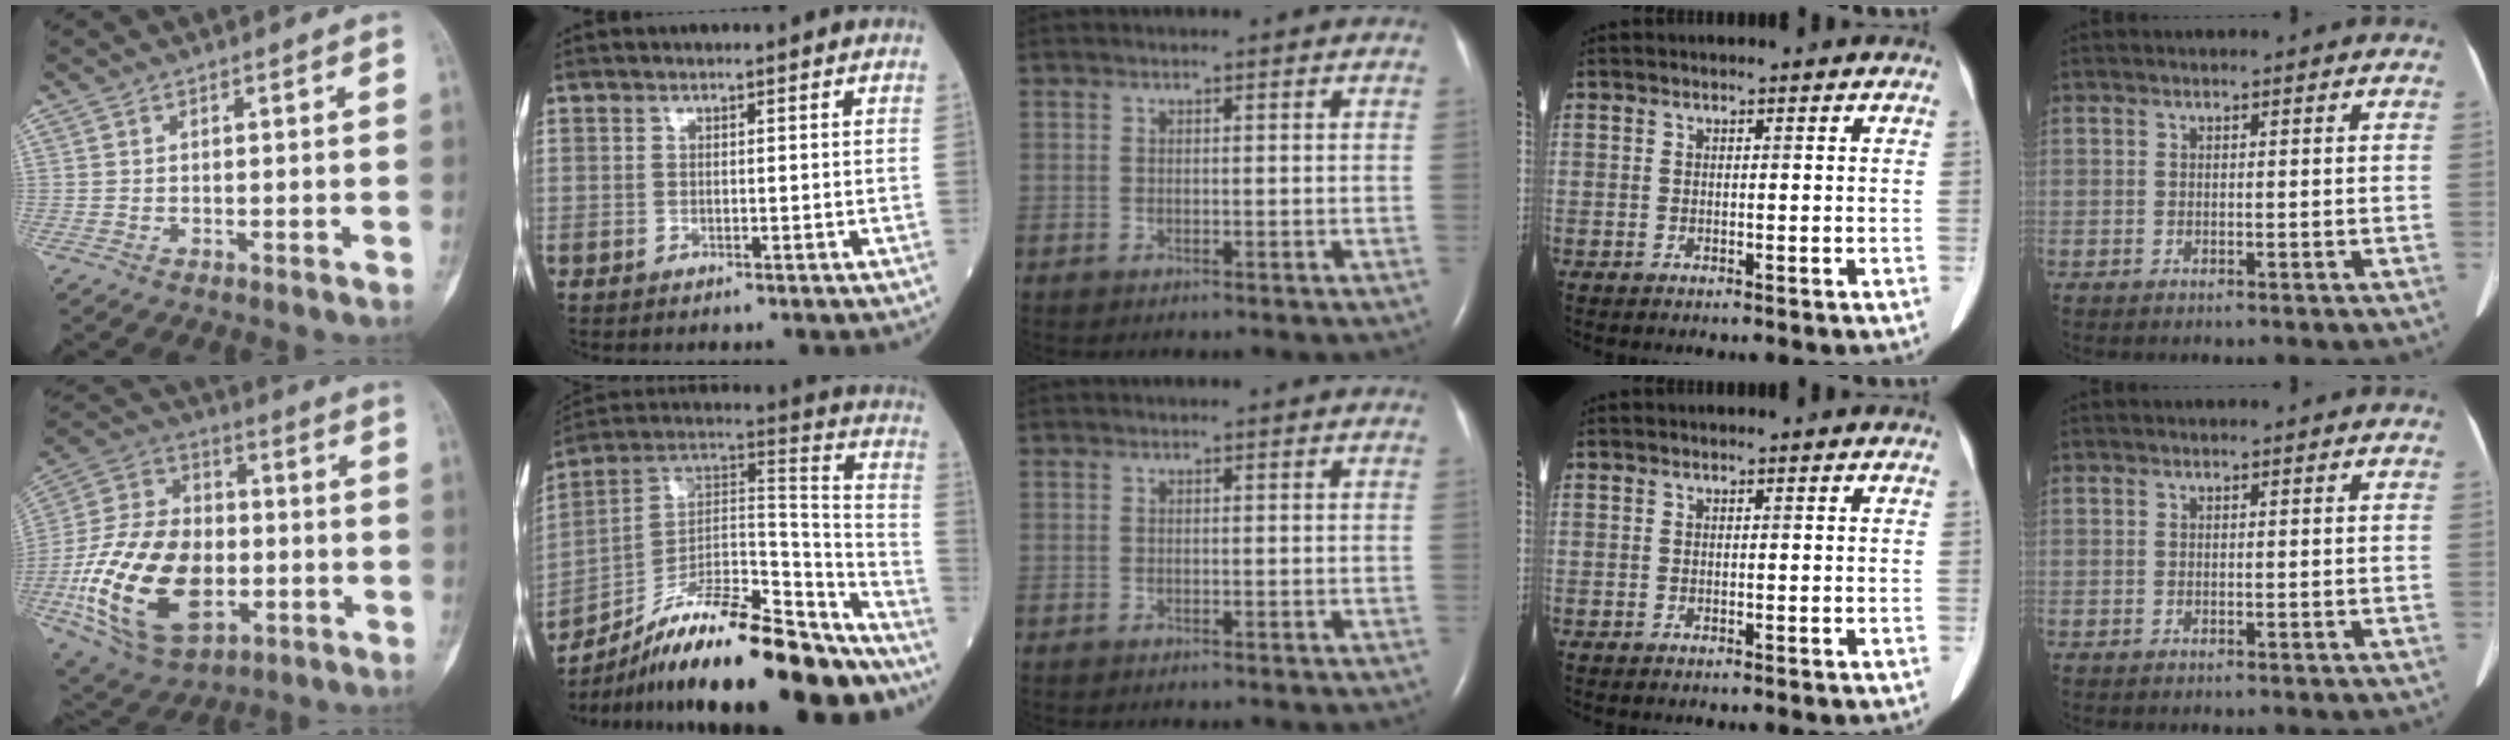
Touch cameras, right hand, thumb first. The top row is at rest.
{"thumb": {"total": 25.1, "force": [-5.6, 16.1, 18.5], "torque": [-0.333, 0.015, -0.081]}, "index": {"total": 27.9, "force": [-22.3, 5.5, 15.8], "torque": [-0.207, 0.021, -0.350]}}